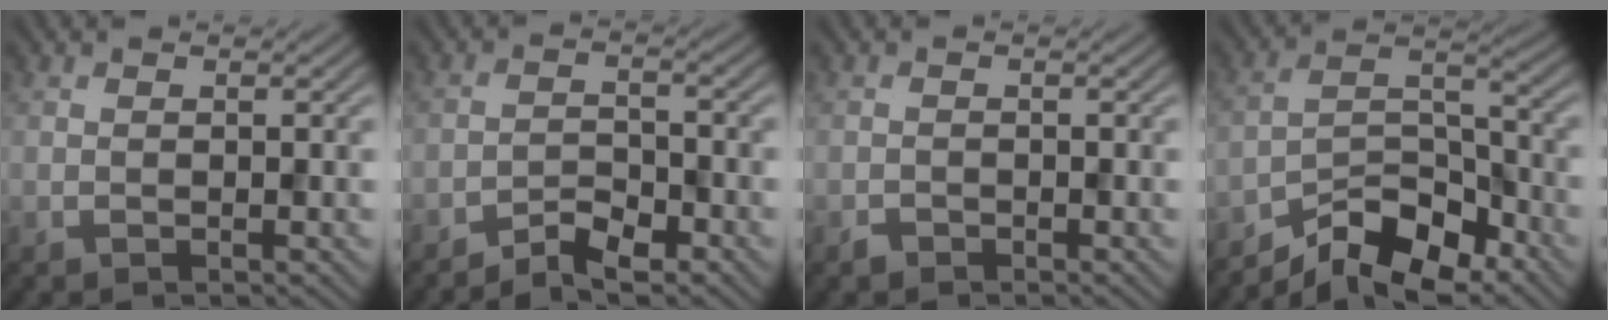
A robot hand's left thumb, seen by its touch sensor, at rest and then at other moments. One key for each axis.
{"total": 4.0, "fx": -3.3, "fy": 0.9, "fz": 1.9, "tx": -0.035, "ty": 0.004, "tz": -0.067}
{"total": 1.0, "fx": -0.8, "fy": 0.5, "fz": 0.1, "tx": -0.001, "ty": -0.001, "tz": -0.017}
{"total": 9.5, "fx": -7.8, "fy": 3.0, "fz": 4.6, "tx": -0.071, "ty": 0.007, "tz": -0.155}